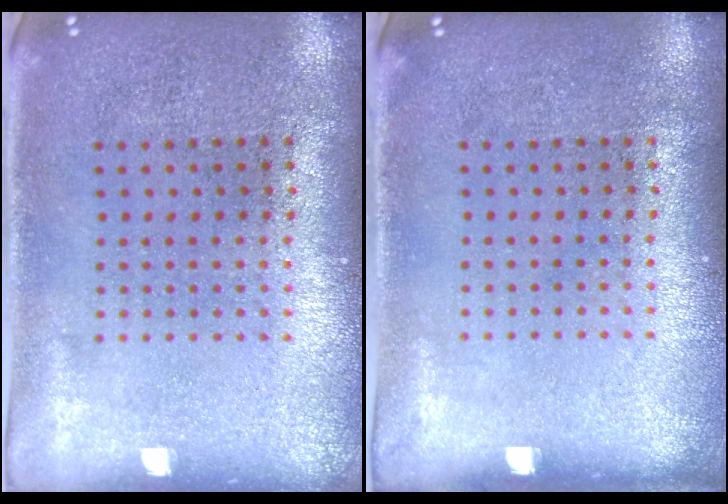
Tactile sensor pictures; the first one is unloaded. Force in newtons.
{"total": 0.0}